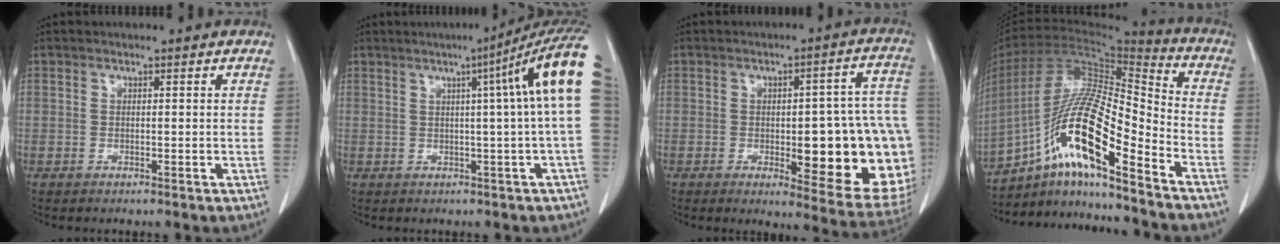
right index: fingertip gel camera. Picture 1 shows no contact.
{"total": 11.5, "force": [3.7, -2.0, 10.8], "torque": [-0.123, 0.026, 0.037]}
{"total": 20.8, "force": [-3.3, 4.8, 20.0], "torque": [-0.166, 0.018, -0.020]}
{"total": 18.0, "force": [-10.5, 2.0, 14.6], "torque": [-0.287, 0.005, -0.186]}